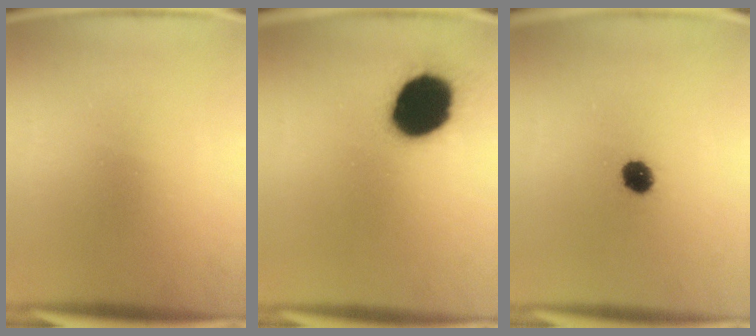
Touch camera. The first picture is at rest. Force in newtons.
{"total": 18.0}
{"total": 4.7}